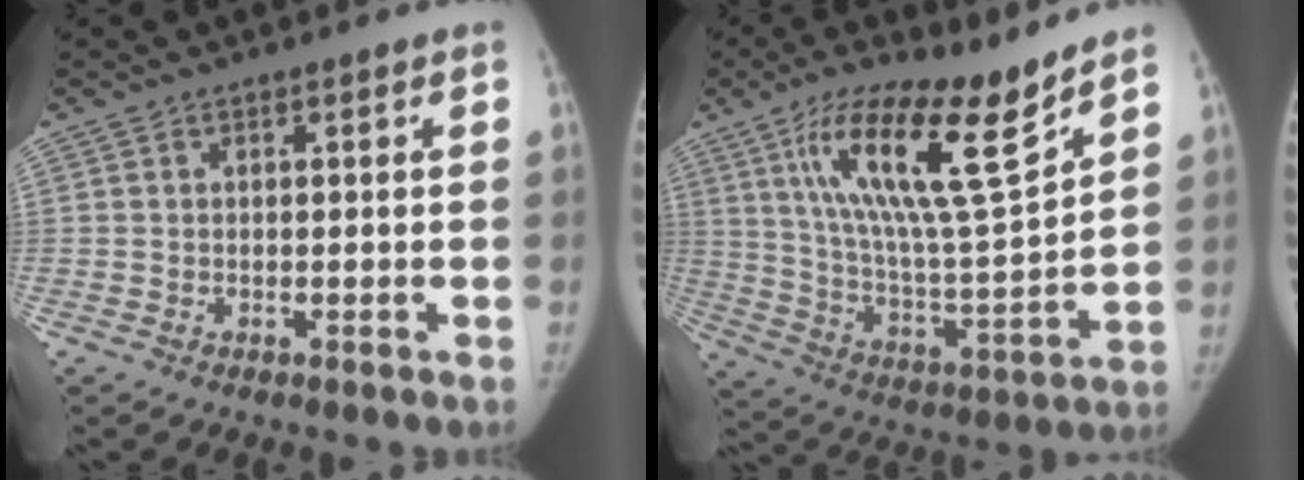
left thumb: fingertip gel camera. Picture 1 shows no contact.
{"total": 20.2, "force": [12.3, 3.8, 15.6], "torque": [-0.246, -0.069, 0.221]}